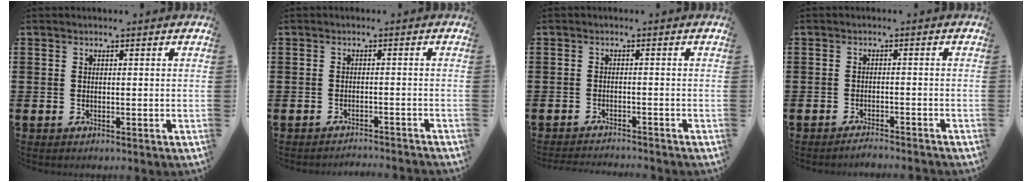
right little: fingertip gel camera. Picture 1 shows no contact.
{"total": 1.5, "force": [-1.5, -0.2, -0.1], "torque": [-0.001, 0.004, -0.031]}
{"total": 1.6, "force": [-1.6, -0.1, 0.0], "torque": [-0.003, 0.002, -0.032]}
{"total": 1.6, "force": [-1.5, -0.1, 0.3], "torque": [-0.007, 0.001, -0.030]}